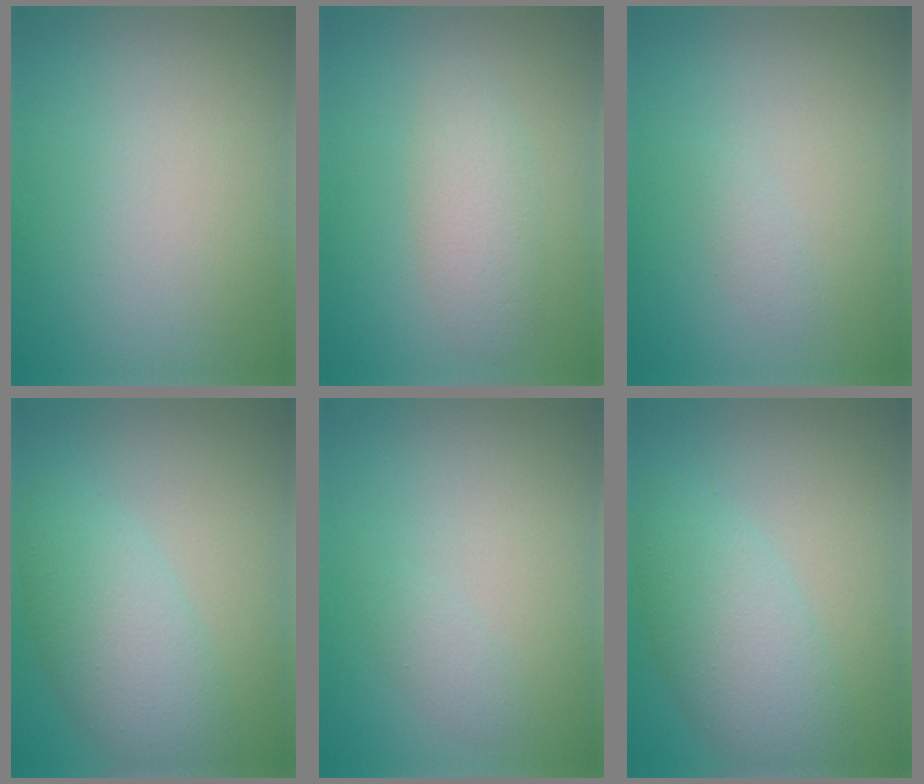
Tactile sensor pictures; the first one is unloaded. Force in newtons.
{"total": 2.6, "press": 2.6, "slide": 0.1}
{"total": 0.7, "press": 0.7, "slide": 0.0}
{"total": 5.0, "press": 5.0, "slide": 0.2}
{"total": 0.9, "press": 0.9, "slide": 0.0}
{"total": 5.0, "press": 5.0, "slide": 0.2}